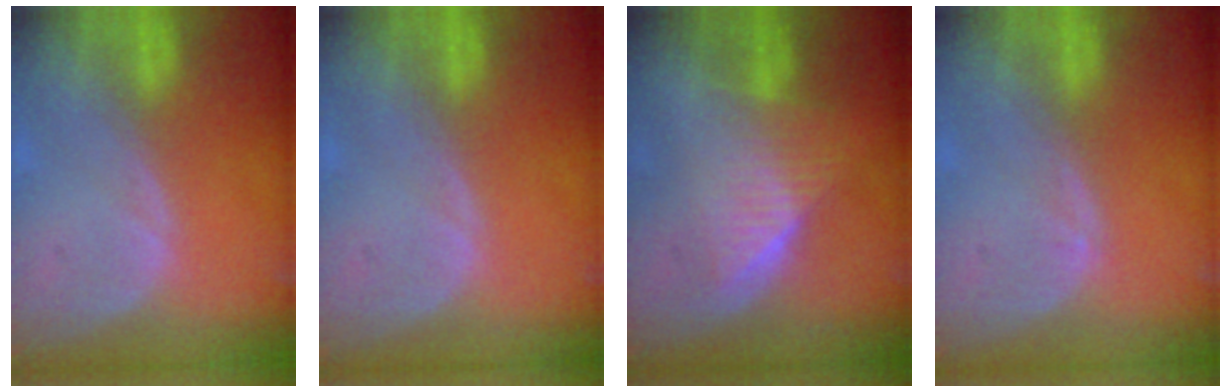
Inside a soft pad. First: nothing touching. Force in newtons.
{"total": 0.0}
{"total": 6.4, "press": 5.8, "slide": 2.6}
{"total": 0.8, "press": 0.7, "slide": 0.1}